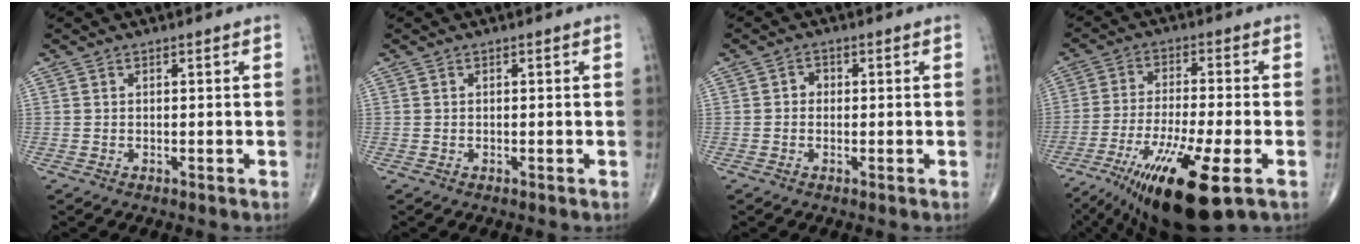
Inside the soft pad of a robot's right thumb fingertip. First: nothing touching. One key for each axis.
{"total": 0.0}
{"total": 1.6, "fx": -0.1, "fy": 1.4, "fz": 0.7, "tx": -0.001, "ty": 0.005, "tz": -0.007}
{"total": 17.6, "fx": -8.6, "fy": 3.5, "fz": 15.0, "tx": -0.285, "ty": -0.006, "tz": -0.141}